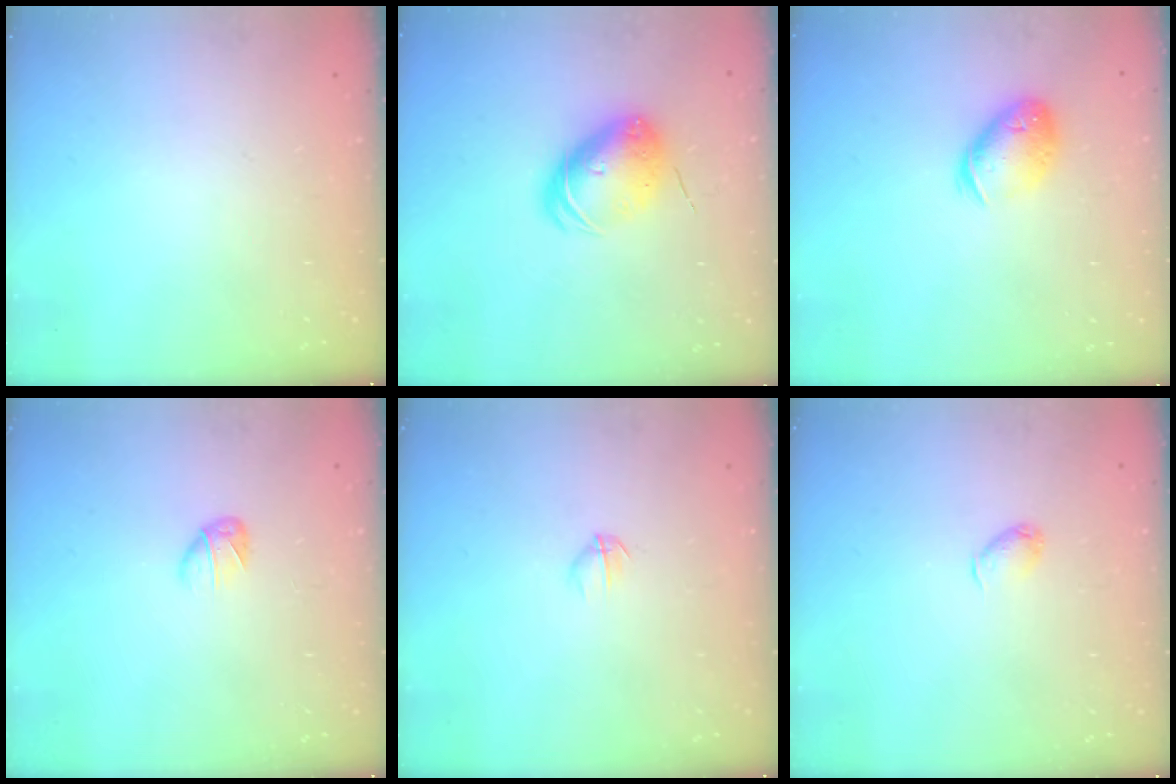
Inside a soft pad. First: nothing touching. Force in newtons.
{"total": 8.6, "press": 8.5, "slide": 1.4}
{"total": 12.4, "press": 12.3, "slide": 1.9}
{"total": 3.4, "press": 3.3, "slide": 0.8}
{"total": 2.7, "press": 2.6, "slide": 0.8}
{"total": 3.6, "press": 3.5, "slide": 0.7}